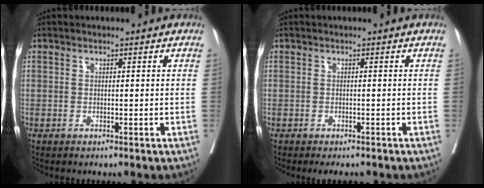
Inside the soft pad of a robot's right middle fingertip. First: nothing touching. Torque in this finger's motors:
{"motor_torque": [0.54, -0.63, 0.05, 0.02]}